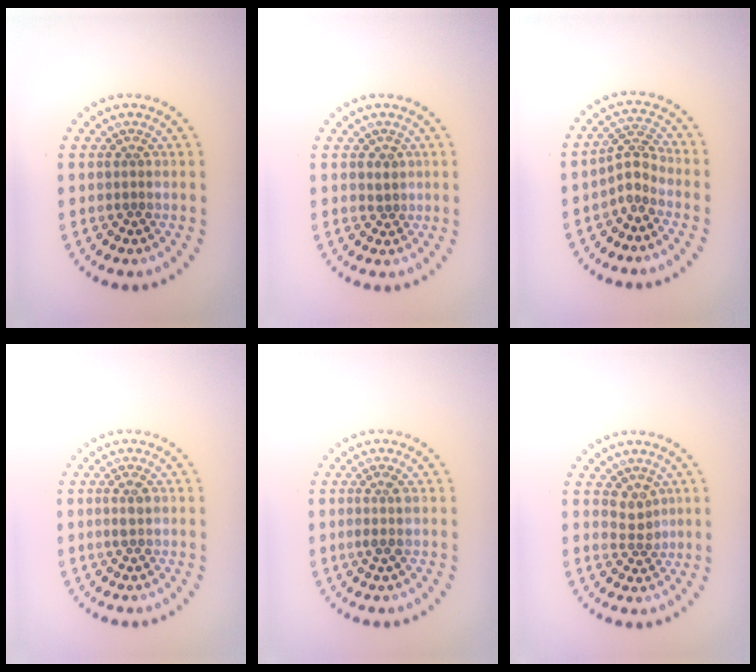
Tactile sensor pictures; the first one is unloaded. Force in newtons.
{"total": 0.9, "press": 0.7, "slide": 0.6}
{"total": 2.3, "press": 1.6, "slide": 1.7}
{"total": 1.1, "press": 1.1, "slide": 0.3}
{"total": 1.5, "press": 1.2, "slide": 0.8}
{"total": 1.9, "press": 1.5, "slide": 1.2}